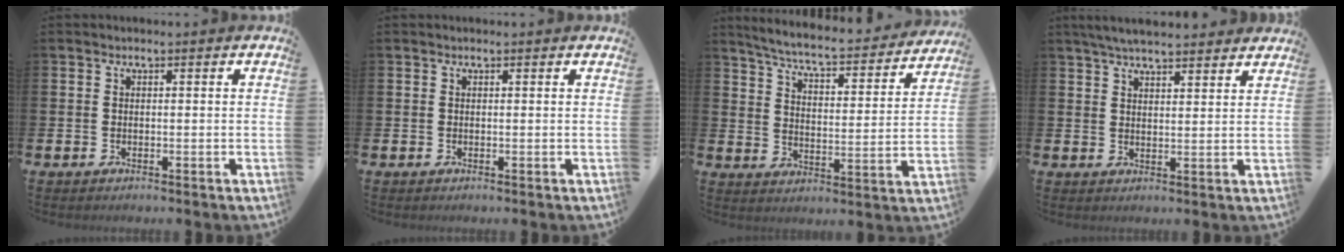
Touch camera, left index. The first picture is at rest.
{"total": 0.0}
{"total": 6.1, "force": [5.6, 0.5, 2.3], "torque": [-0.067, -0.046, 0.088]}
{"total": 5.0, "force": [4.8, 0.6, 1.3], "torque": [-0.031, -0.016, 0.087]}